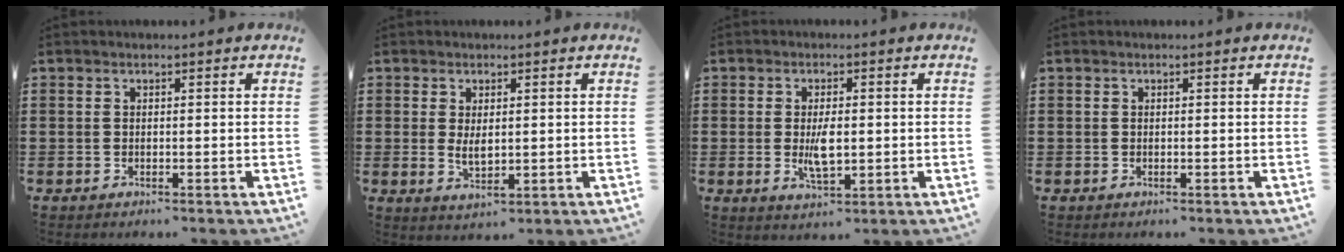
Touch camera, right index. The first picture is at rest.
{"total": 3.1, "force": [0.4, 1.3, 2.7], "torque": [-0.047, 0.000, 0.005]}
{"total": 4.5, "force": [-0.1, 1.8, 4.2], "torque": [-0.075, -0.004, -0.006]}
{"total": 0.0}